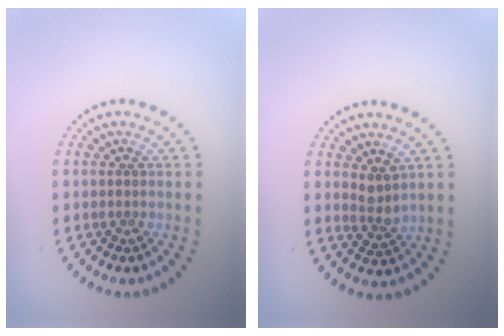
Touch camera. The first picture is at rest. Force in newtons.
{"total": 1.9, "press": 1.5, "slide": 1.2}